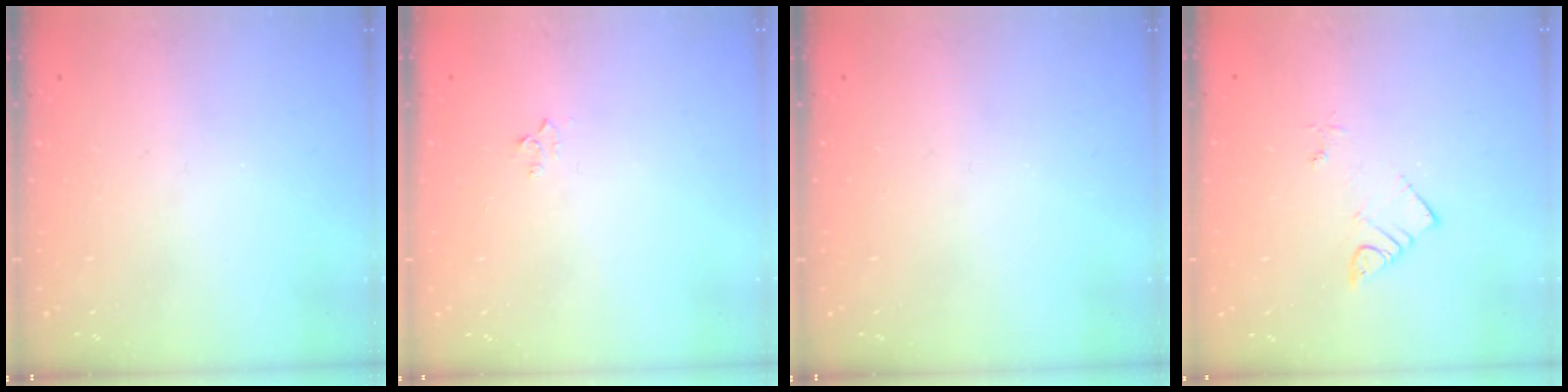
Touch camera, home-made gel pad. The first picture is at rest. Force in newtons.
{"total": 2.9, "press": 2.8, "slide": 0.4}
{"total": 0.0}
{"total": 4.8, "press": 4.8, "slide": 0.2}